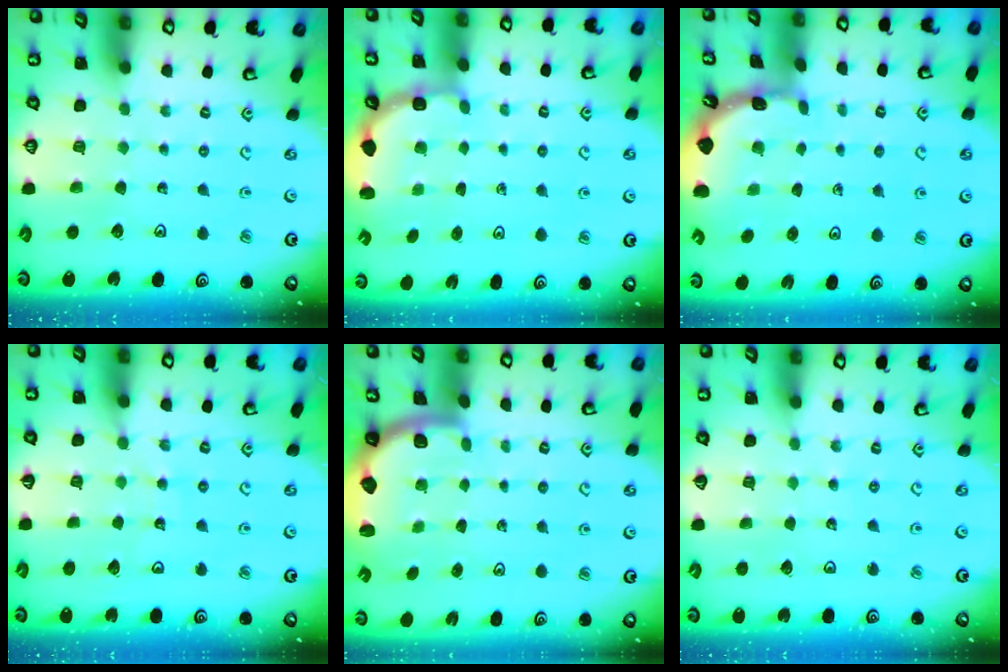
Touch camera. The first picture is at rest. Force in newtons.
{"total": 3.0, "press": 2.3, "slide": 1.8}
{"total": 1.8, "press": 1.8, "slide": 0.2}
{"total": 8.6, "press": 8.6, "slide": 1.0}
{"total": 1.9, "press": 1.8, "slide": 0.5}
{"total": 2.6, "press": 2.6, "slide": 0.2}